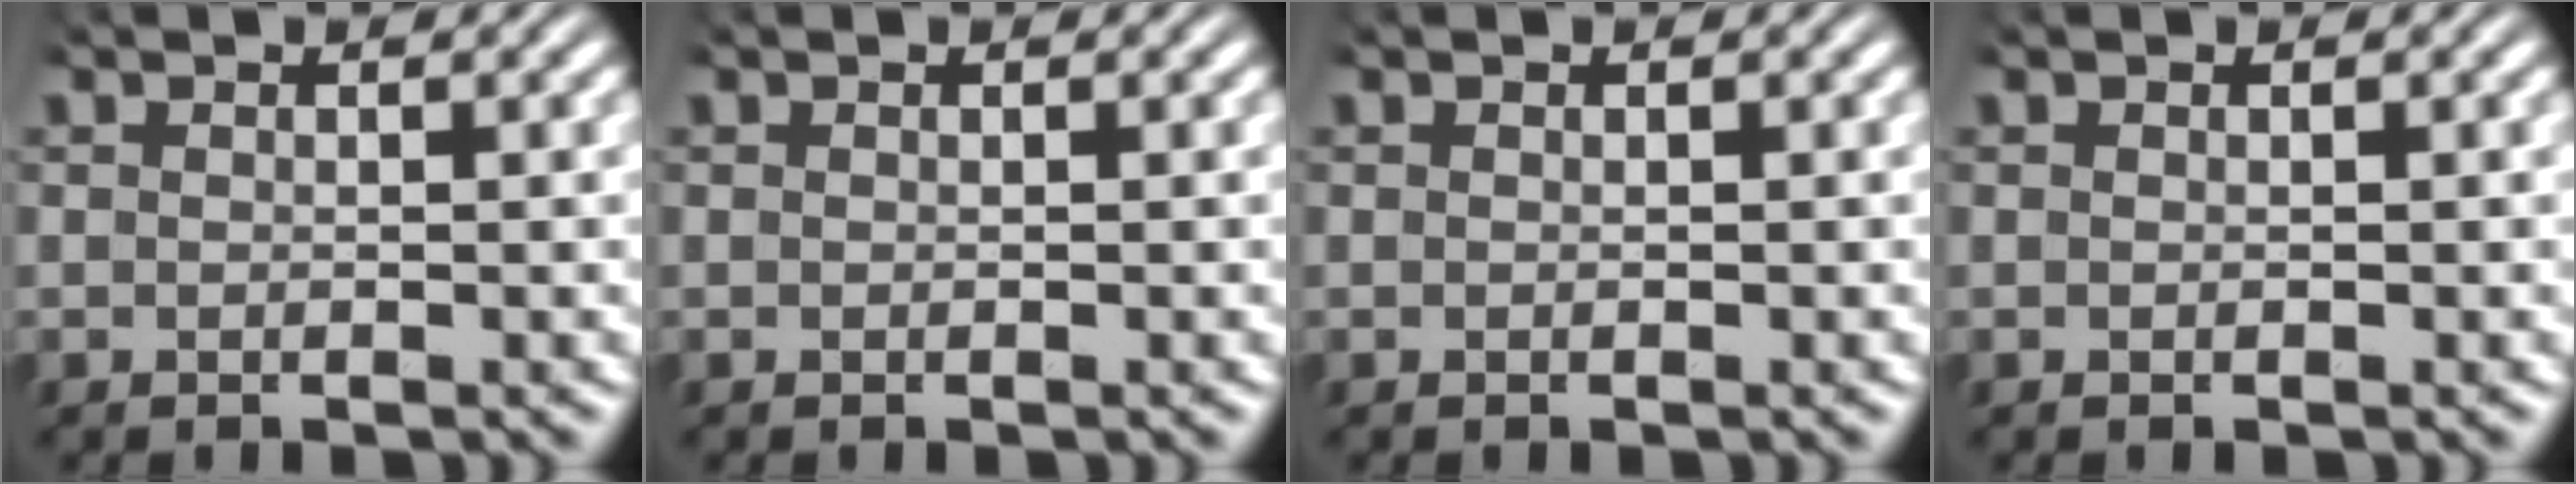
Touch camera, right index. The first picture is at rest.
{"total": 0.0}
{"total": 0.0}
{"total": 0.0}